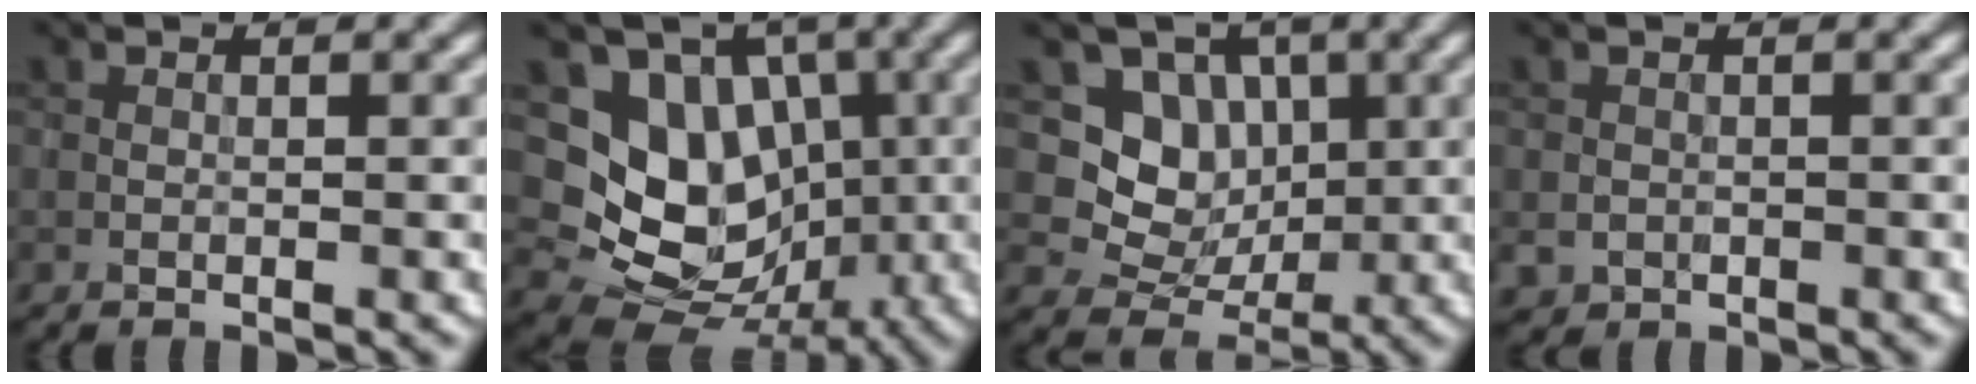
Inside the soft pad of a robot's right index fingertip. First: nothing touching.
{"total": 9.1, "force": [0.7, 7.7, 4.8], "torque": [-0.060, -0.008, -0.003]}
{"total": 4.7, "force": [1.2, 4.2, 1.8], "torque": [-0.022, -0.005, 0.011]}
{"total": 1.1, "force": [-0.1, 1.1, -0.1], "torque": [0.003, -0.002, 0.001]}